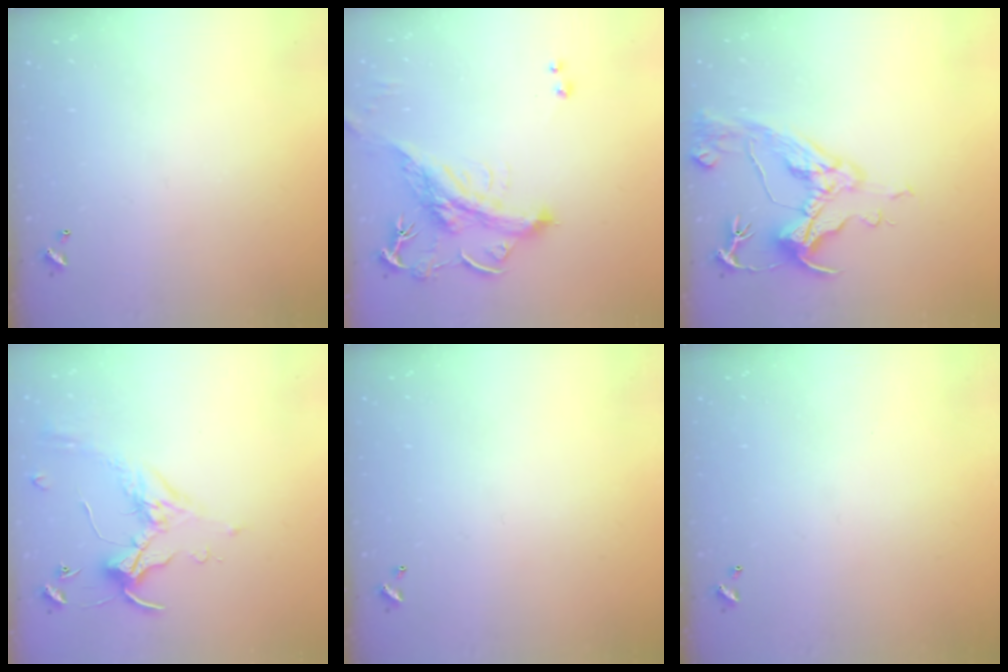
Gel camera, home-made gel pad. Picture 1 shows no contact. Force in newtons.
{"total": 3.8, "press": 3.5, "slide": 1.4}
{"total": 8.7, "press": 8.5, "slide": 1.4}
{"total": 0.7, "press": 0.6, "slide": 0.4}
{"total": 0.0}
{"total": 0.0}